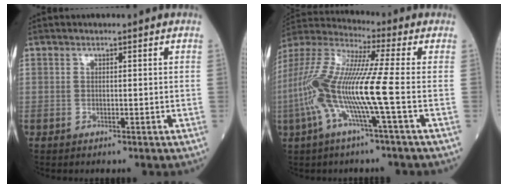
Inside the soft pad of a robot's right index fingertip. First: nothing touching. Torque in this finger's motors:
{"motor_torque": [1.72, -0.42, 1.05, 0.21]}